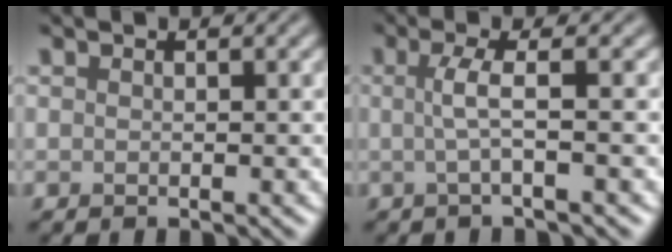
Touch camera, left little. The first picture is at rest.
{"total": 2.6, "force": [0.0, 0.6, 2.5], "torque": [-0.048, 0.000, -0.006]}